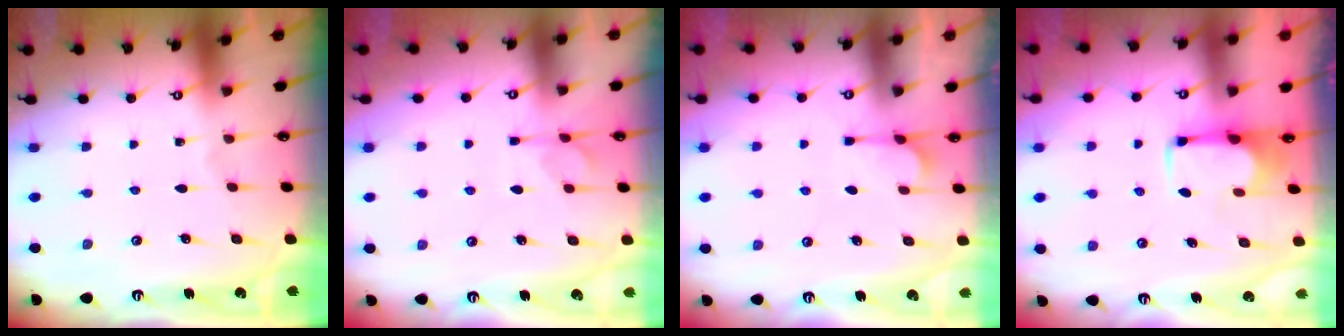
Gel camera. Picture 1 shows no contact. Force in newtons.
{"total": 3.0, "press": 2.7, "slide": 1.3}
{"total": 2.5, "press": 2.1, "slide": 1.2}
{"total": 1.9, "press": 1.8, "slide": 0.7}